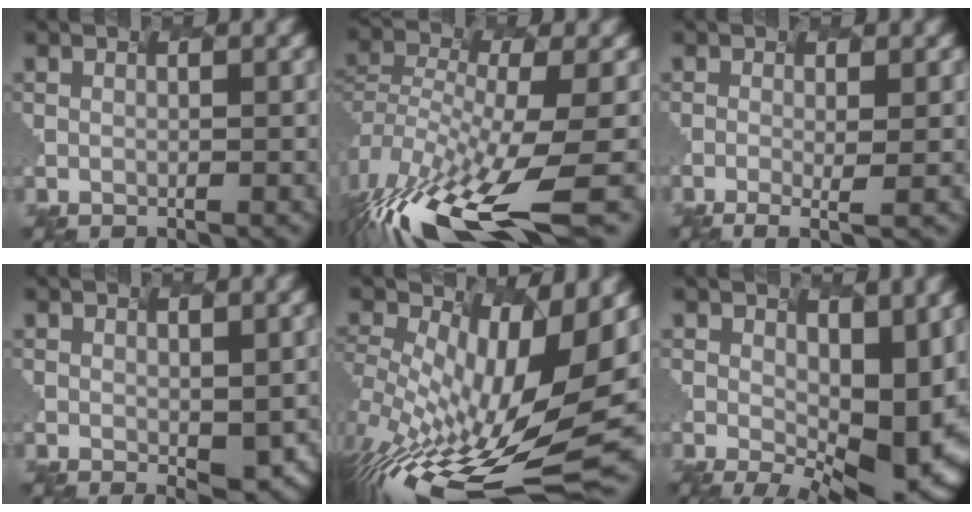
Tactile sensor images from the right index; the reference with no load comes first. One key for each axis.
{"total": 12.2, "fx": -8.5, "fy": 2.4, "fz": 8.3, "tx": -0.215, "ty": -0.035, "tz": -0.107}
{"total": 2.0, "fx": -1.2, "fy": -0.5, "fz": 1.4, "tx": -0.034, "ty": -0.008, "tz": 0.007}
{"total": 1.8, "fx": -0.7, "fy": -0.2, "fz": 1.7, "tx": -0.038, "ty": -0.013, "tz": 0.026}
{"total": 12.3, "fx": -2.4, "fy": 3.5, "fz": 11.6, "tx": -0.248, "ty": -0.042, "tz": 0.014}
{"total": 7.8, "fx": 0.4, "fy": 2.8, "fz": 7.3, "tx": -0.122, "ty": -0.024, "tz": 0.046}